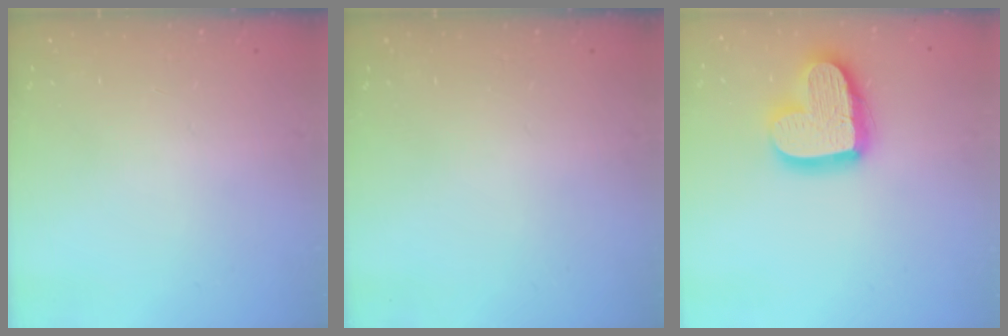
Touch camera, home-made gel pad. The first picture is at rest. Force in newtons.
{"total": 0.0}
{"total": 17.3, "press": 17.3, "slide": 1.5}